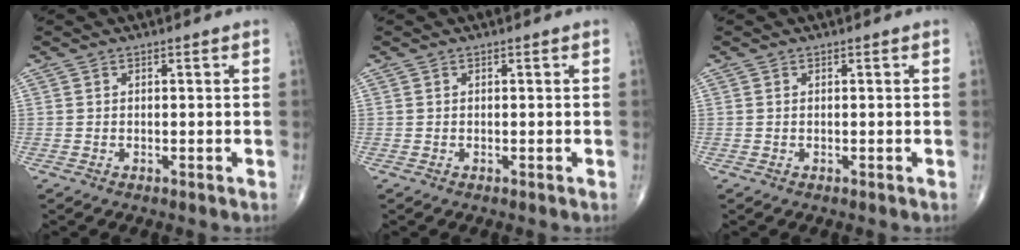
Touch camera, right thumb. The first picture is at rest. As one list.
[{"total": 0.0}, {"total": 0.0}]